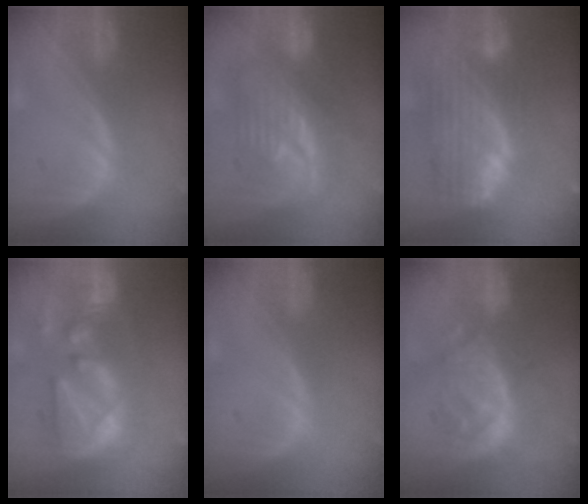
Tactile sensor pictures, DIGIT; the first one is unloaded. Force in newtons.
{"total": 9.4, "press": 9.4, "slide": 0.6}
{"total": 11.6, "press": 9.9, "slide": 6.1}
{"total": 10.0, "press": 9.8, "slide": 1.7}
{"total": 0.0}
{"total": 9.2, "press": 8.6, "slide": 3.2}